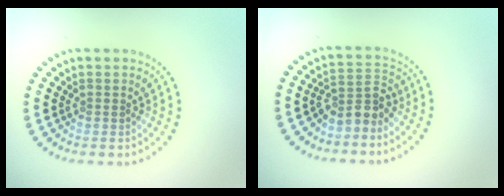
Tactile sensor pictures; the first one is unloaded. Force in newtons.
{"total": 2.8, "press": 2.1, "slide": 1.9}